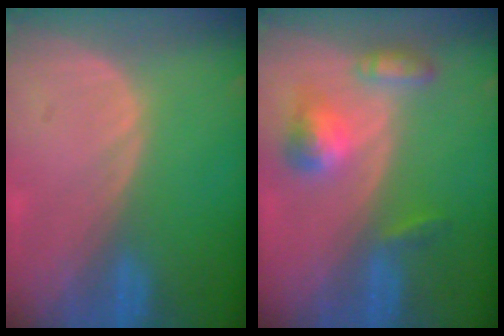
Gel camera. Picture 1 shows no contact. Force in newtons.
{"total": 5.7, "press": 5.2, "slide": 2.4}